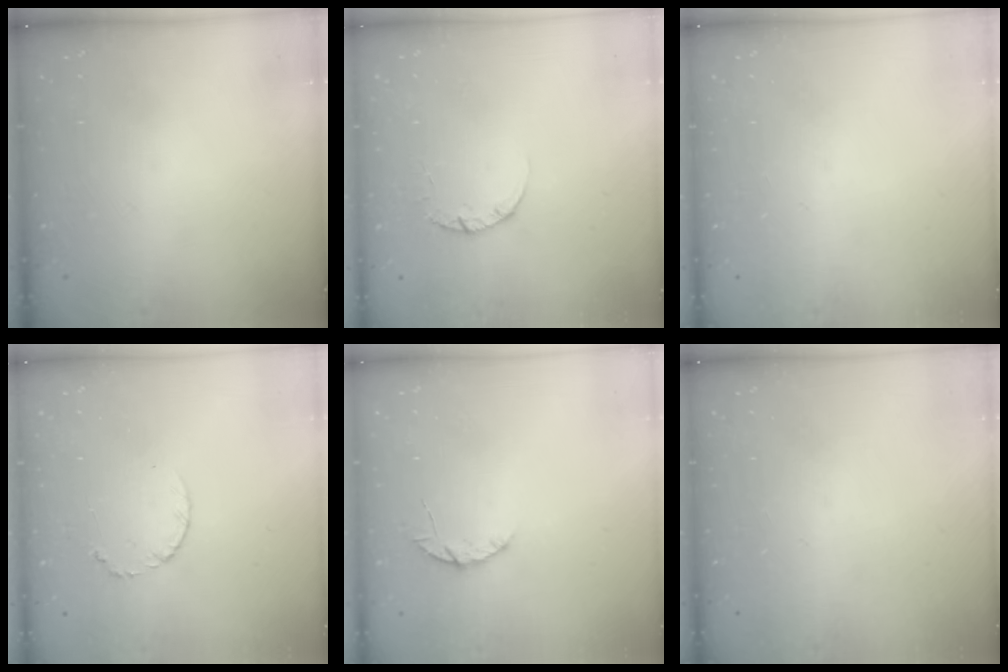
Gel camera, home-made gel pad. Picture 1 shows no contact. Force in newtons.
{"total": 2.4, "press": 2.3, "slide": 0.3}
{"total": 0.0}
{"total": 3.7, "press": 3.7, "slide": 0.5}
{"total": 3.8, "press": 3.8, "slide": 0.5}
{"total": 0.0}